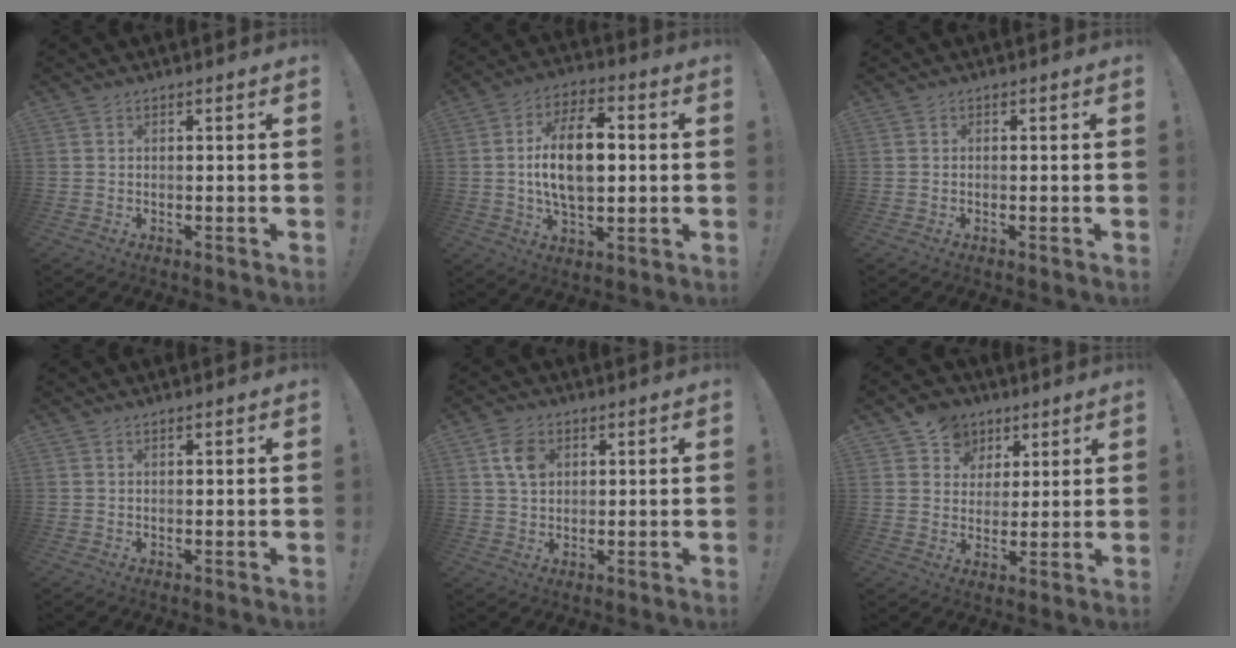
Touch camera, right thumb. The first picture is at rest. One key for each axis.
{"total": 15.1, "fx": 0.6, "fy": 8.1, "fz": 12.7, "tx": -0.229, "ty": 0.006, "tz": 0.006}
{"total": 0.0}
{"total": 0.7, "fx": 0.5, "fy": 0.1, "fz": 0.4, "tx": -0.003, "ty": -0.001, "tz": 0.009}
{"total": 6.8, "fx": 2.4, "fy": 5.0, "fz": 3.9, "tx": -0.060, "ty": 0.002, "tz": 0.047}
{"total": 8.9, "fx": 4.6, "fy": 7.4, "fz": 1.7, "tx": -0.022, "ty": -0.029, "tz": 0.091}